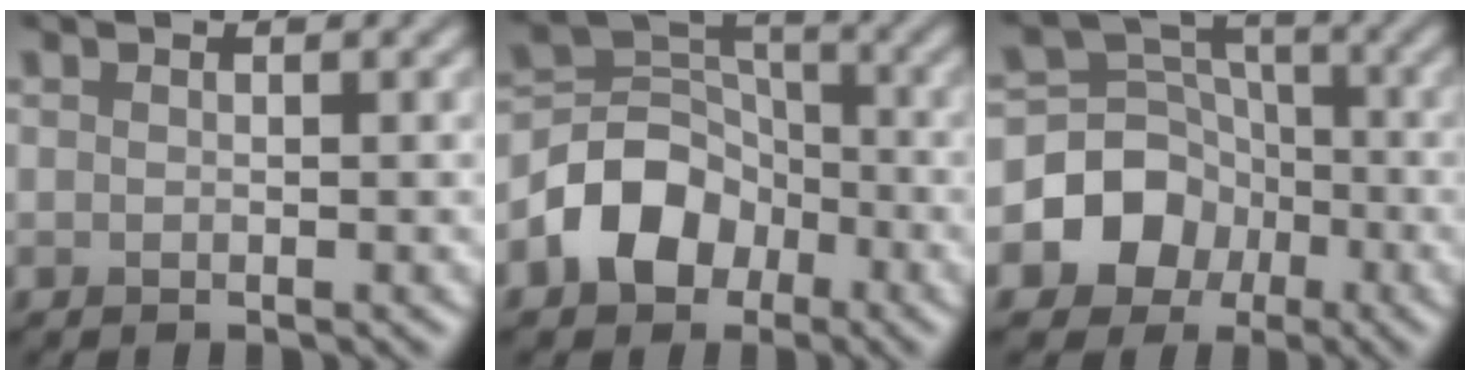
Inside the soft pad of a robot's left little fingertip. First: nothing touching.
{"total": 6.5, "force": [-3.0, 4.9, 3.0], "torque": [-0.044, 0.005, -0.063]}
{"total": 7.2, "force": [-2.7, 6.3, 2.3], "torque": [-0.014, 0.018, -0.078]}